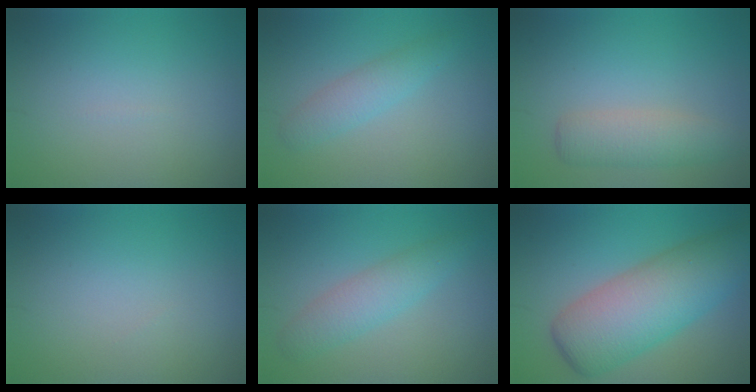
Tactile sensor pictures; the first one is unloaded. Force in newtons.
{"total": 2.3, "press": 2.3, "slide": 0.0}
{"total": 3.2, "press": 3.2, "slide": 0.3}
{"total": 0.0}
{"total": 3.1, "press": 3.1, "slide": 0.1}
{"total": 9.4, "press": 9.4, "slide": 0.3}